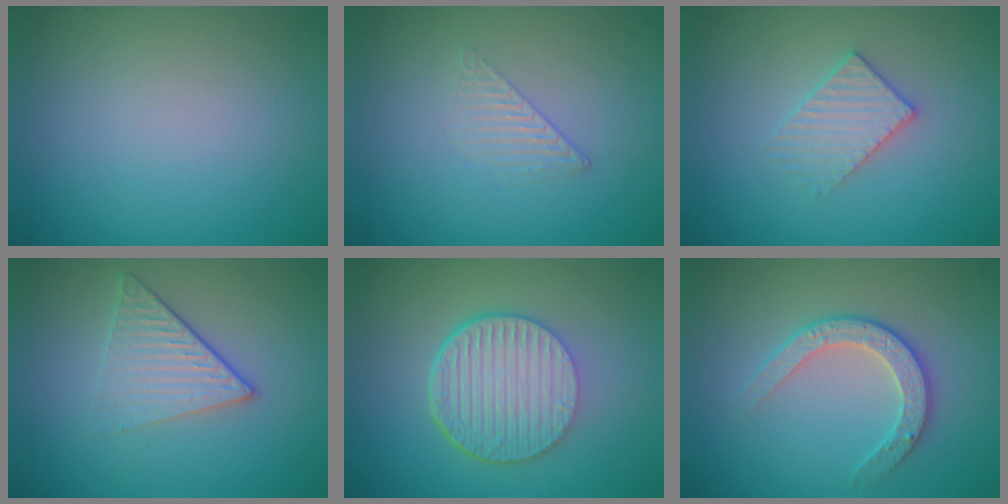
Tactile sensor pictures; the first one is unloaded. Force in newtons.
{"total": 1.4, "press": 0.3, "slide": 1.4}
{"total": 2.7, "press": 2.7, "slide": 0.5}
{"total": 3.5, "press": 2.8, "slide": 2.2}
{"total": 6.7, "press": 4.5, "slide": 5.0}
{"total": 3.0, "press": 2.8, "slide": 1.0}